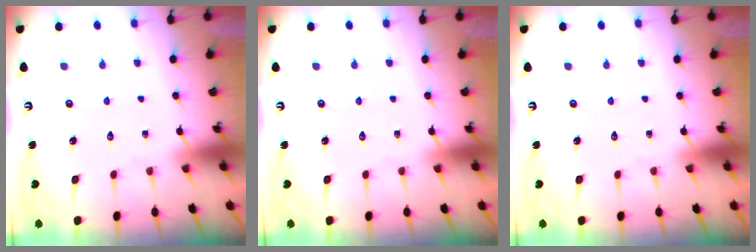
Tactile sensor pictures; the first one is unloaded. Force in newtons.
{"total": 0.0}
{"total": 0.0}